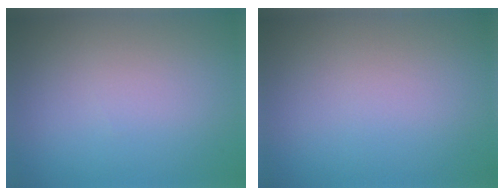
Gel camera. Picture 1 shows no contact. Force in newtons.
{"total": 0.0}